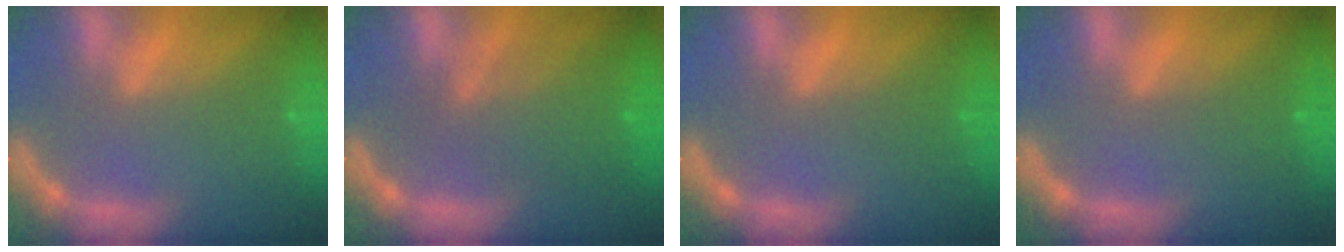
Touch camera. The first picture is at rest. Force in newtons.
{"total": 5.5}
{"total": 1.0}
{"total": 1.5}